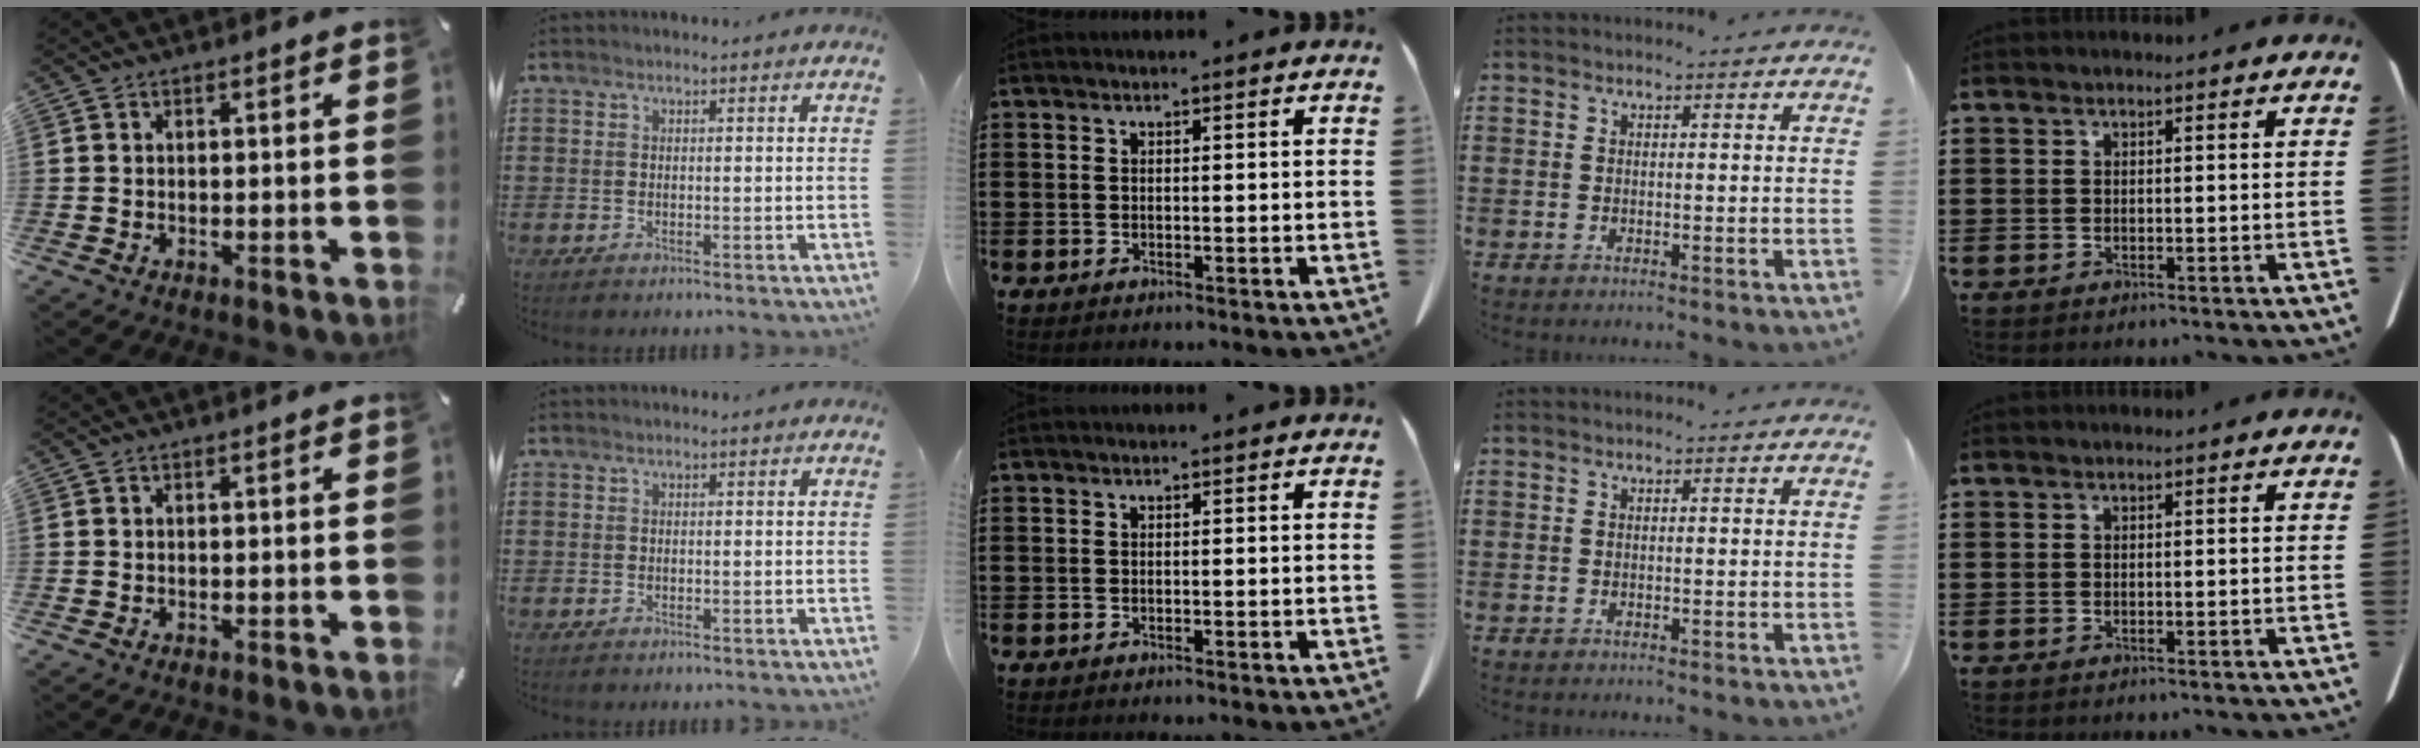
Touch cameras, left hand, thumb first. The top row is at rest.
{}